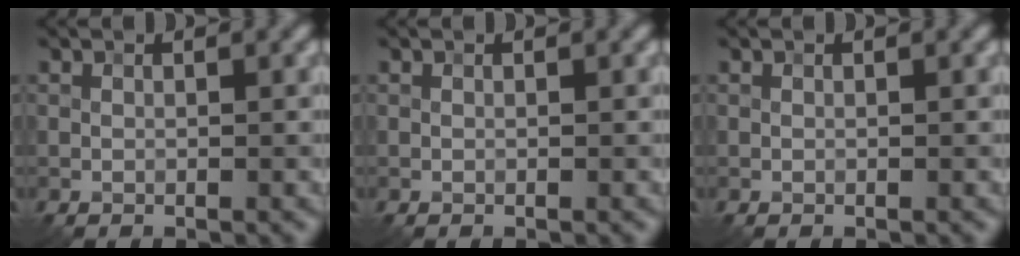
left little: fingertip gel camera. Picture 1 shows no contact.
{"total": 0.0}
{"total": 0.0}